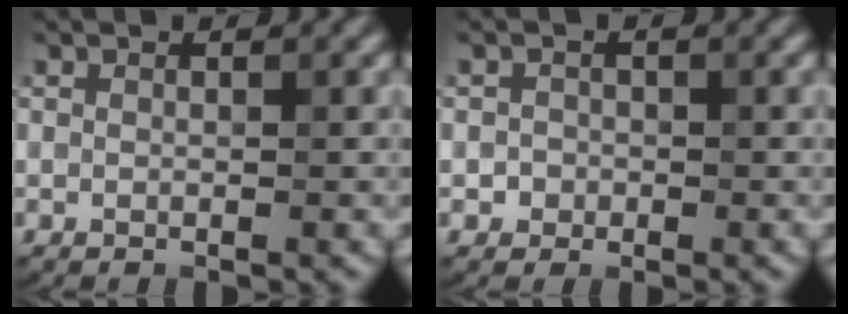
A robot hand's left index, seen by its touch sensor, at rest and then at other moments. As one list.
[{"total": 1.1, "force": [-0.3, 1.0, 0.1], "torque": [0.011, 0.000, -0.008]}]